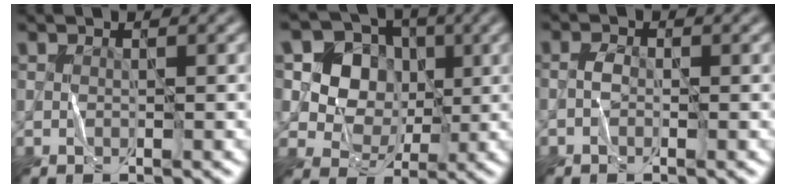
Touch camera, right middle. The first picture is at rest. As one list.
[{"total": 8.5, "force": [2.1, 7.3, 3.7], "torque": [-0.073, 0.017, 0.029]}, {"total": 1.1, "force": [-0.5, 0.6, 0.8], "torque": [-0.016, 0.003, -0.014]}]